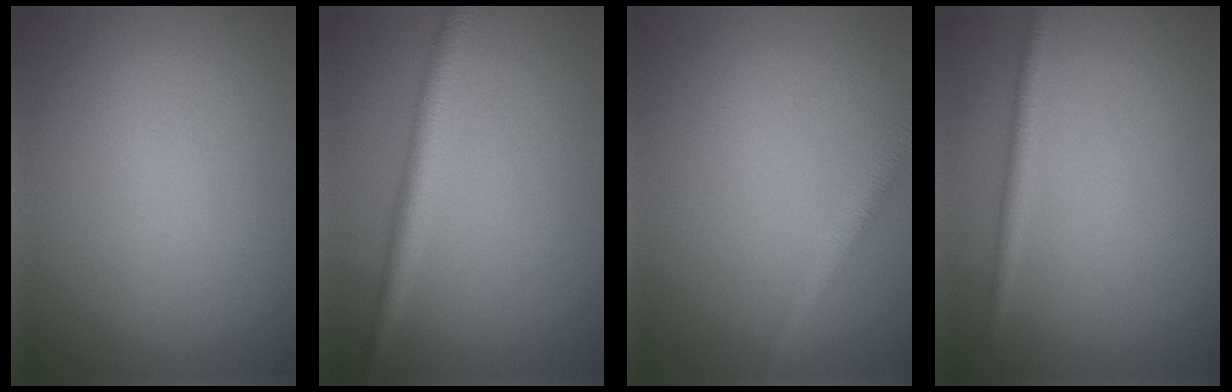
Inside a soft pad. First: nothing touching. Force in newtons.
{"total": 2.8, "press": 2.8, "slide": 0.2}
{"total": 2.5, "press": 2.5, "slide": 0.0}
{"total": 1.5, "press": 1.5, "slide": 0.1}